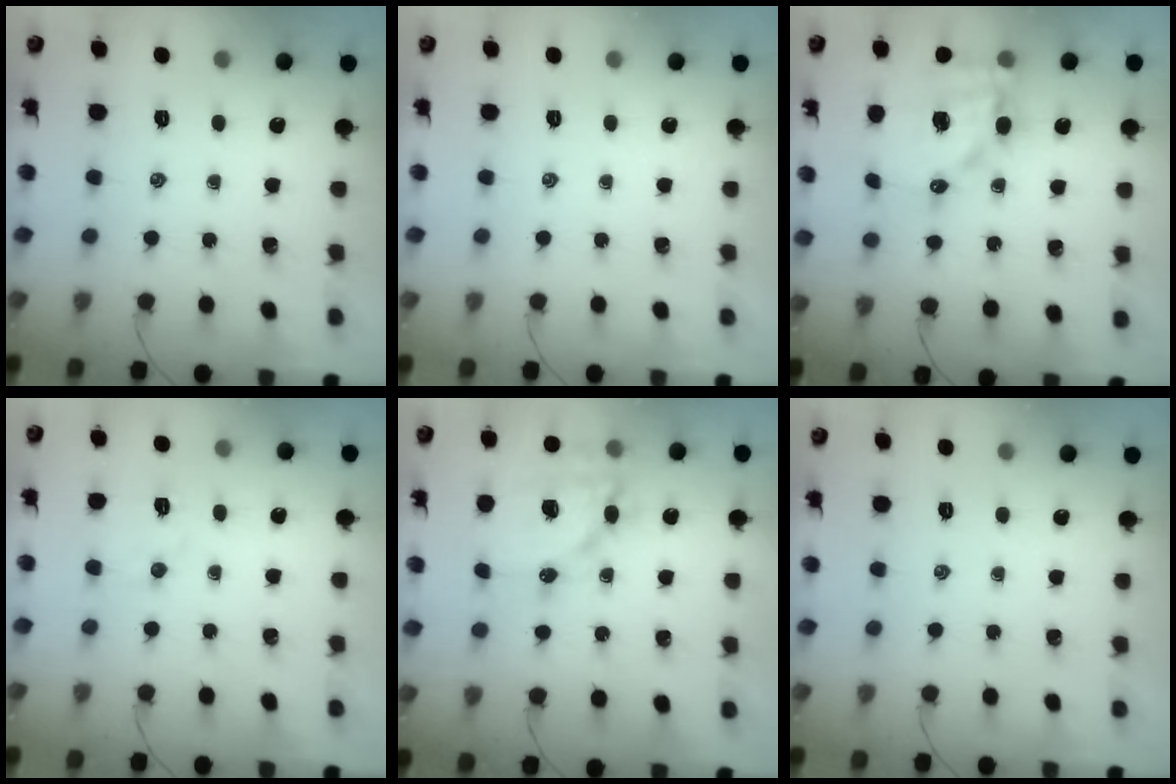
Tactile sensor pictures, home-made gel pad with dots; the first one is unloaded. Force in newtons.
{"total": 0.0}
{"total": 14.4, "press": 14.0, "slide": 3.2}
{"total": 5.6, "press": 5.5, "slide": 1.2}
{"total": 15.8, "press": 15.4, "slide": 3.4}
{"total": 0.0}